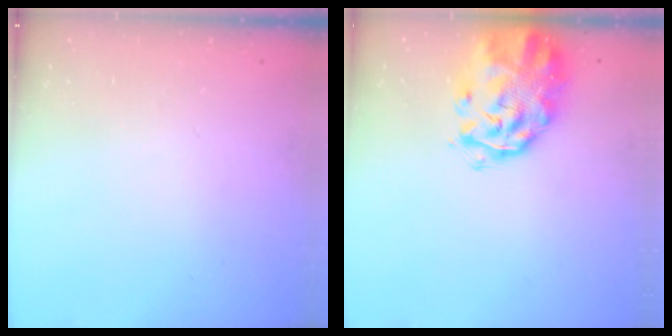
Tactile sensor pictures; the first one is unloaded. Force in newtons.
{"total": 3.4, "press": 3.3, "slide": 1.1}